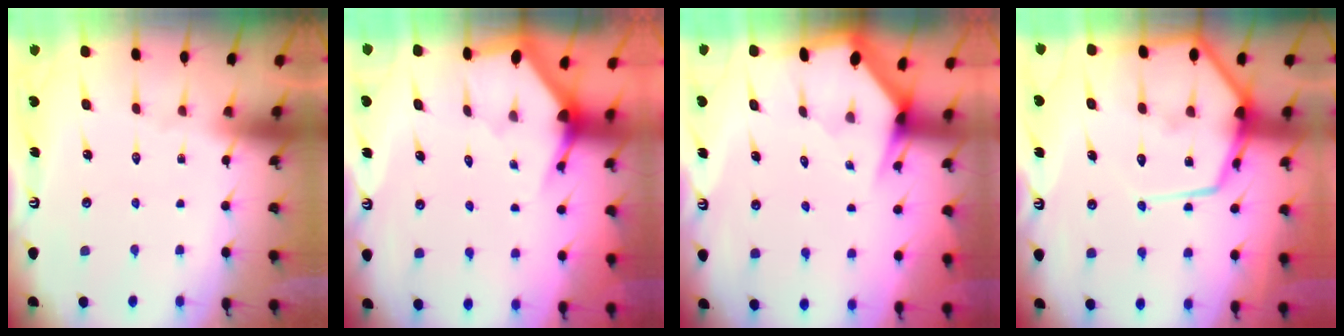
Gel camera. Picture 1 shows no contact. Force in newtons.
{"total": 3.0, "press": 3.0, "slide": 0.1}
{"total": 2.8, "press": 2.8, "slide": 0.3}
{"total": 16.5, "press": 16.5, "slide": 1.6}